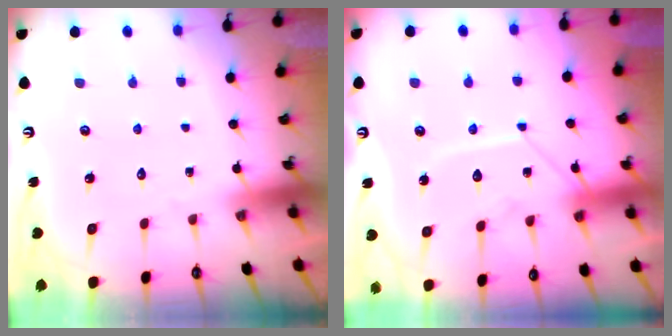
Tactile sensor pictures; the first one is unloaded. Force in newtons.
{"total": 11.4, "press": 11.4, "slide": 0.7}